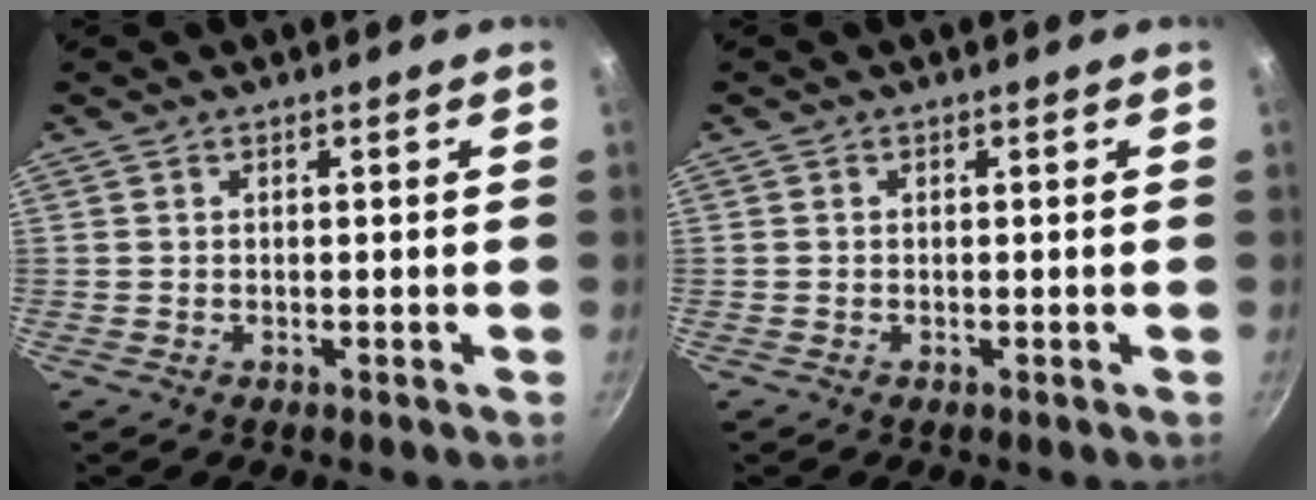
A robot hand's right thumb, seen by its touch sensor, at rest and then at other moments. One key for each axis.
{"total": 0.0}